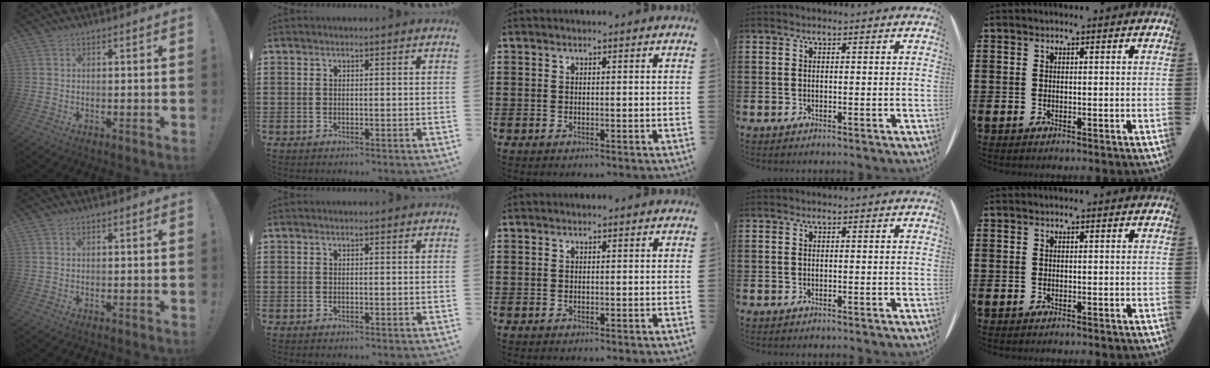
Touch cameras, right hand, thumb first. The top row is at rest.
{}